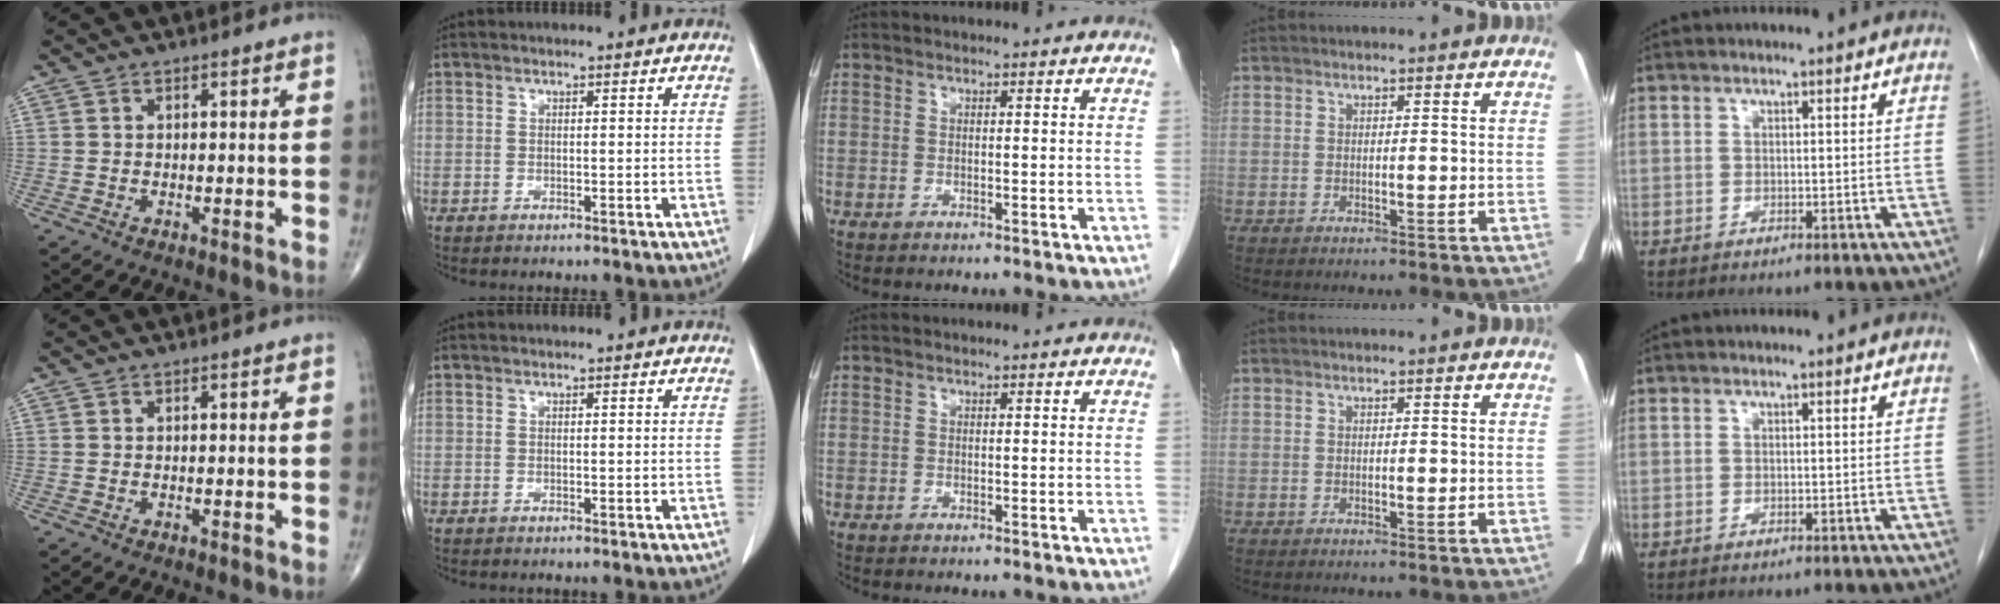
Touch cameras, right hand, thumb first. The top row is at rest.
{}